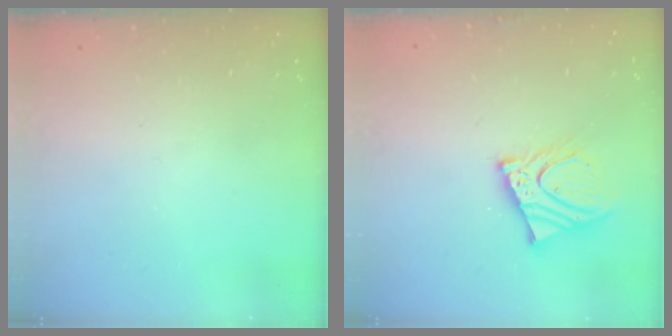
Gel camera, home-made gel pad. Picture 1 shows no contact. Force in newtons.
{"total": 11.0, "press": 10.8, "slide": 1.7}